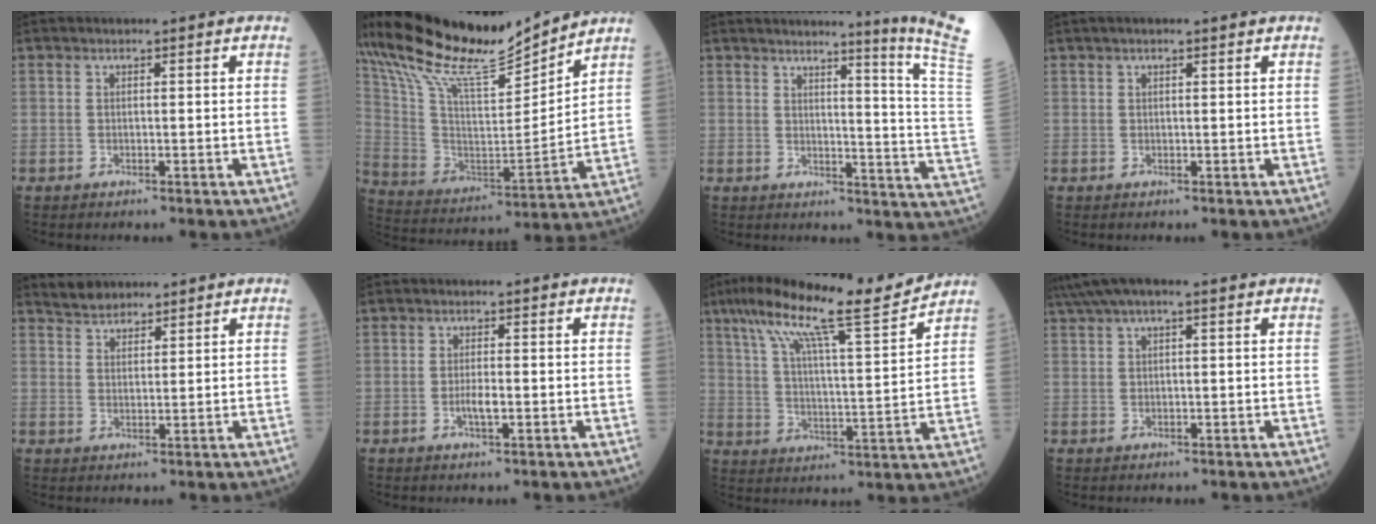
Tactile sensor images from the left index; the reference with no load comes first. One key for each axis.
{"total": 20.0, "fx": 17.8, "fy": 2.2, "fz": 8.9, "tx": -0.187, "ty": -0.004, "tz": 0.321}
{"total": 13.0, "fx": 10.7, "fy": -4.7, "fz": 5.7, "tx": -0.082, "ty": -0.118, "tz": 0.112}
{"total": 1.3, "fx": 0.8, "fy": 0.1, "fz": 1.0, "tx": -0.022, "ty": 0.010, "tz": 0.012}
{"total": 3.3, "fx": 3.1, "fy": 1.2, "fz": 0.3, "tx": -0.010, "ty": 0.015, "tz": 0.056}
{"total": 2.1, "fx": -0.6, "fy": 0.5, "fz": 2.0, "tx": -0.041, "ty": 0.000, "tz": -0.011}
{"total": 15.7, "fx": 12.8, "fy": -0.3, "fz": 9.0, "tx": -0.159, "ty": 0.008, "tz": 0.200}
{"total": 6.3, "fx": 4.3, "fy": 1.1, "fz": 4.5, "tx": -0.087, "ty": 0.049, "tz": 0.074}